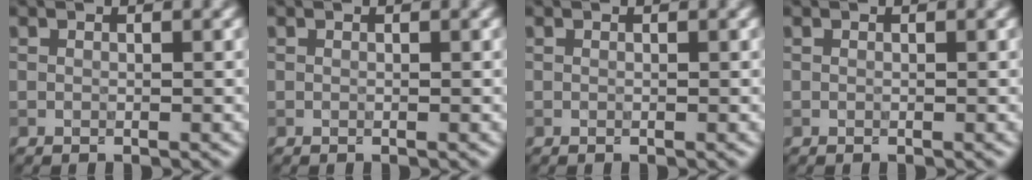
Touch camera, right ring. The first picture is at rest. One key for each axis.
{"total": 0.0}
{"total": 0.0}
{"total": 0.0}